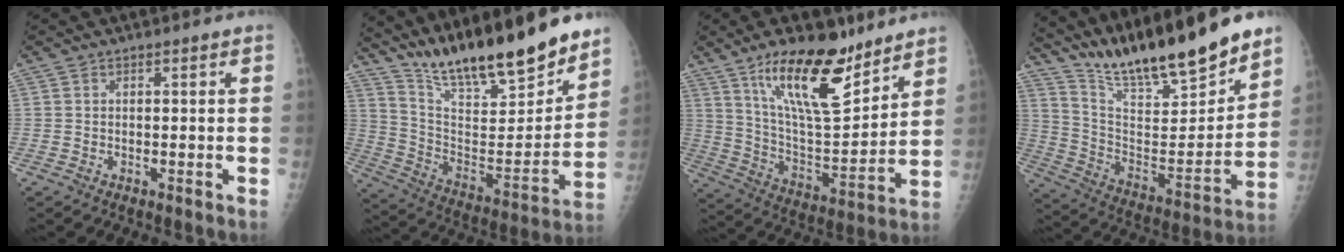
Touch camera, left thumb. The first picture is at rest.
{"total": 23.3, "force": [19.4, 4.7, 11.9], "torque": [-0.163, -0.103, 0.326]}
{"total": 19.7, "force": [12.9, 7.0, 13.2], "torque": [-0.184, -0.077, 0.231]}
{"total": 22.2, "force": [19.0, 3.8, 10.9], "torque": [-0.152, -0.105, 0.325]}